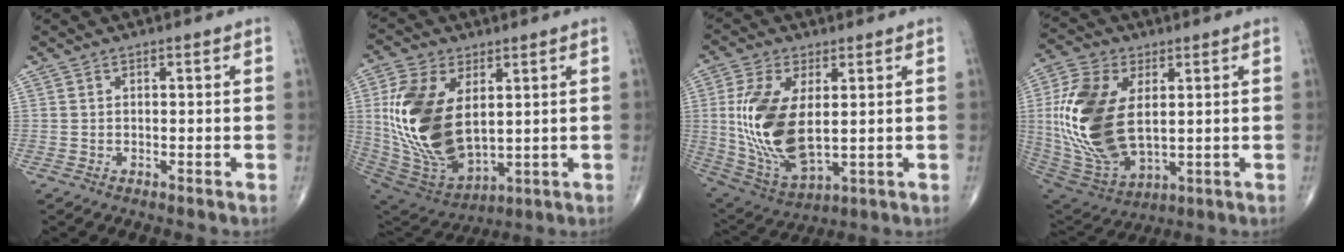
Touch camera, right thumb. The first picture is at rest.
{"total": 21.2, "force": [3.3, 12.3, 17.0], "torque": [-0.331, -0.027, 0.076]}
{"total": 16.8, "force": [1.7, 8.4, 14.5], "torque": [-0.294, -0.016, 0.047]}
{"total": 21.3, "force": [2.5, 12.2, 17.2], "torque": [-0.355, -0.019, 0.055]}